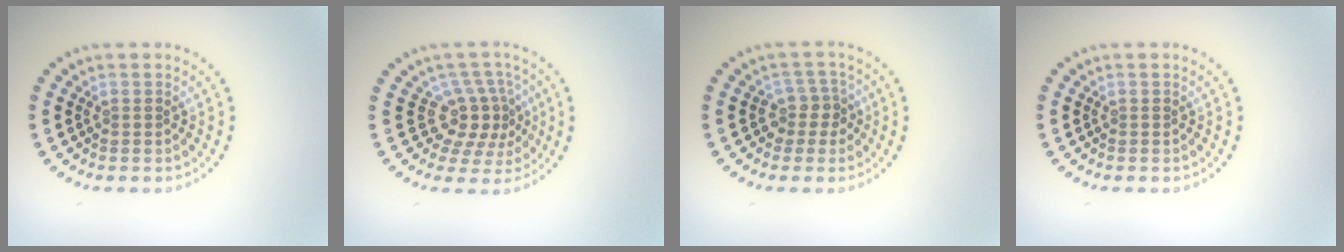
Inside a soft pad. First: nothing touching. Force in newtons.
{"total": 3.6, "press": 2.6, "slide": 2.5}
{"total": 2.2, "press": 1.7, "slide": 1.4}
{"total": 0.0}